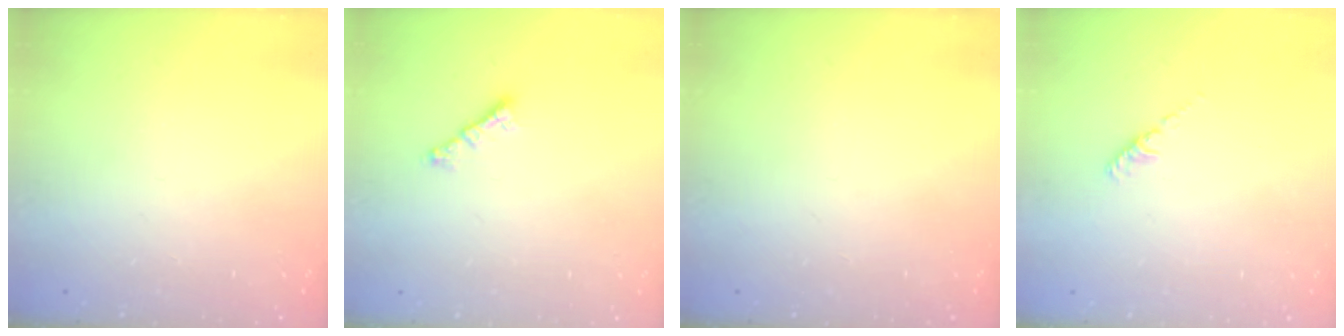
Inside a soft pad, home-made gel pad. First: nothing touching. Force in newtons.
{"total": 0.8, "press": 0.7, "slide": 0.4}
{"total": 0.0}
{"total": 2.2, "press": 2.1, "slide": 0.6}